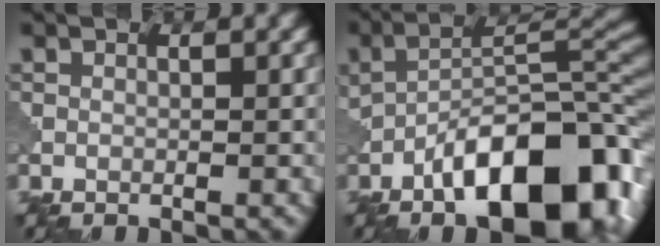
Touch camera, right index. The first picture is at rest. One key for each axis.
{"total": 13.5, "fx": -6.4, "fy": 5.9, "fz": 10.3, "tx": -0.148, "ty": -0.003, "tz": -0.097}